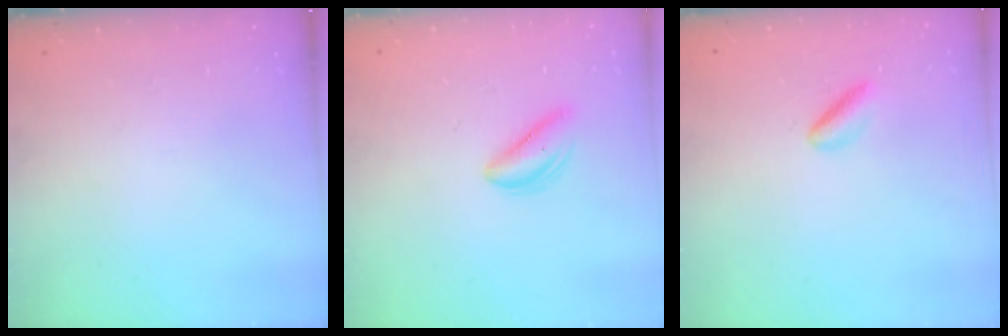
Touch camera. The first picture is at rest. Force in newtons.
{"total": 3.4, "press": 3.4, "slide": 0.2}
{"total": 2.9, "press": 2.9, "slide": 0.6}